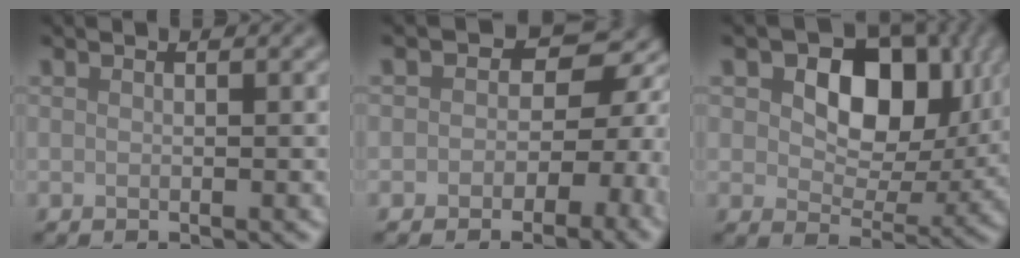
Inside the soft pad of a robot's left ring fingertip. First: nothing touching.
{"total": 6.0, "force": [-0.9, 4.6, 3.7], "torque": [-0.015, 0.006, -0.012]}
{"total": 8.1, "force": [2.3, 5.3, 5.6], "torque": [-0.096, -0.003, 0.043]}